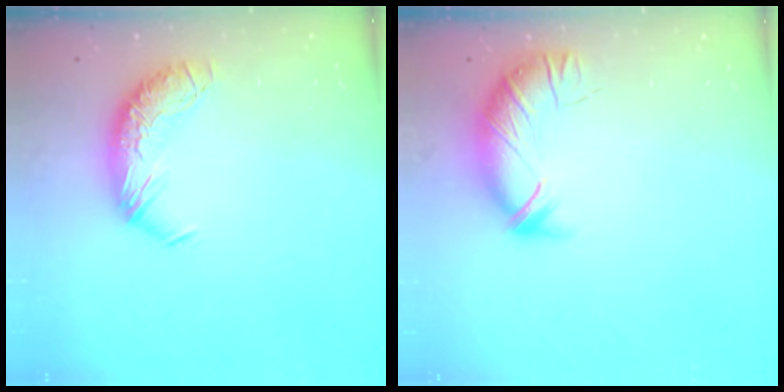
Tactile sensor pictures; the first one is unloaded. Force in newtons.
{"total": 3.6, "press": 3.1, "slide": 1.9}